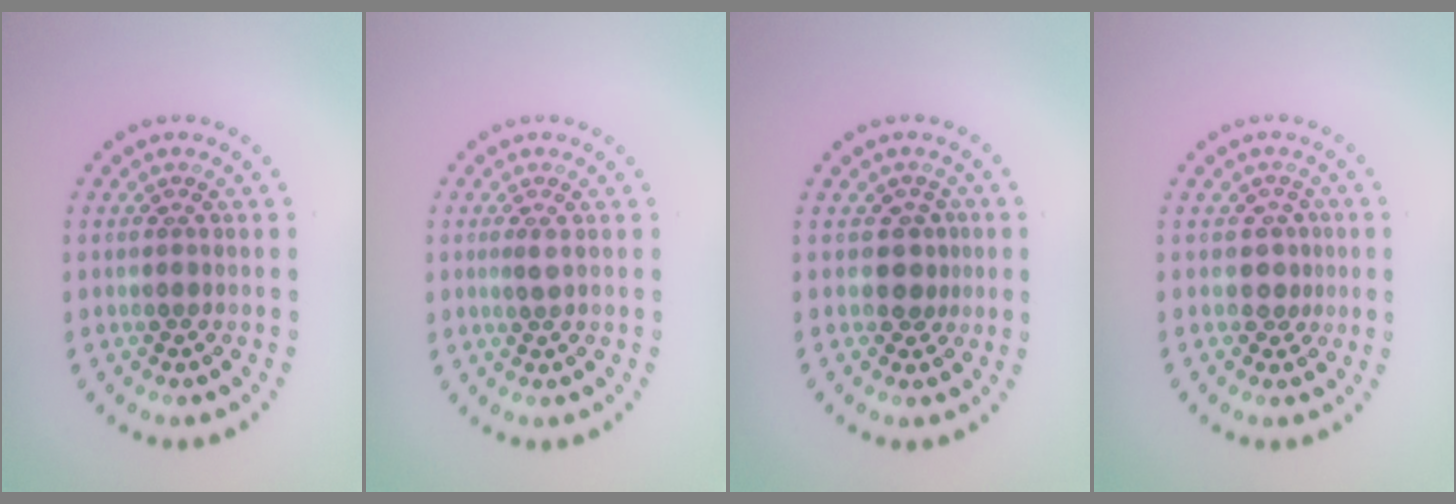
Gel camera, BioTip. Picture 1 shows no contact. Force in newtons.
{"total": 0.9, "press": 0.6, "slide": 0.7}
{"total": 2.0, "press": 1.6, "slide": 1.2}
{"total": 1.8, "press": 1.3, "slide": 1.3}